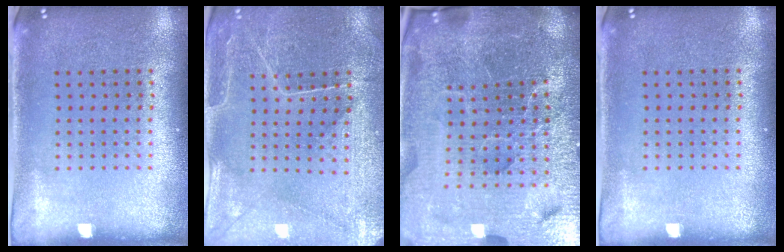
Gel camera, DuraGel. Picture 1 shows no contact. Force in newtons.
{"total": 0.8, "press": 0.7, "slide": 0.4}
{"total": 7.0, "press": 6.1, "slide": 3.3}
{"total": 0.0}